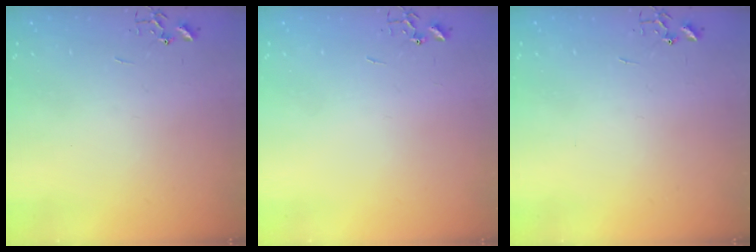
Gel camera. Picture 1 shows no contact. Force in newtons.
{"total": 0.0}
{"total": 0.0}